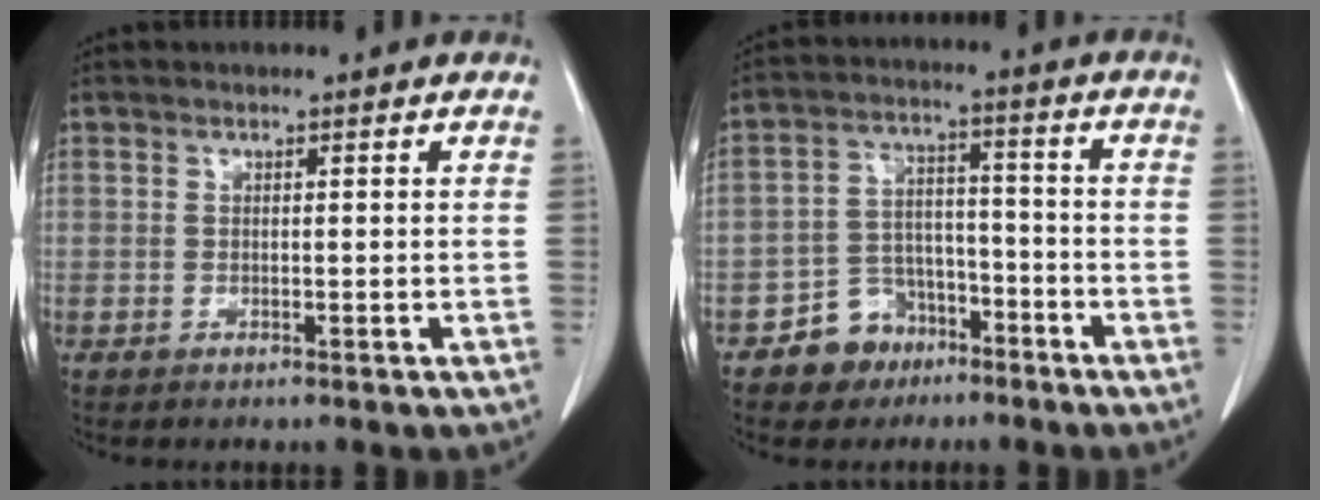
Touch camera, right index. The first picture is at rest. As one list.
[{"total": 7.5, "force": [-4.8, 5.5, 1.6], "torque": [-0.022, 0.020, -0.076]}]